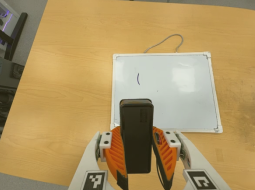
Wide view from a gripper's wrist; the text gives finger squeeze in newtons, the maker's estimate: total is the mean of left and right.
{"total": 7.3, "left": 6.1, "right": 8.4}